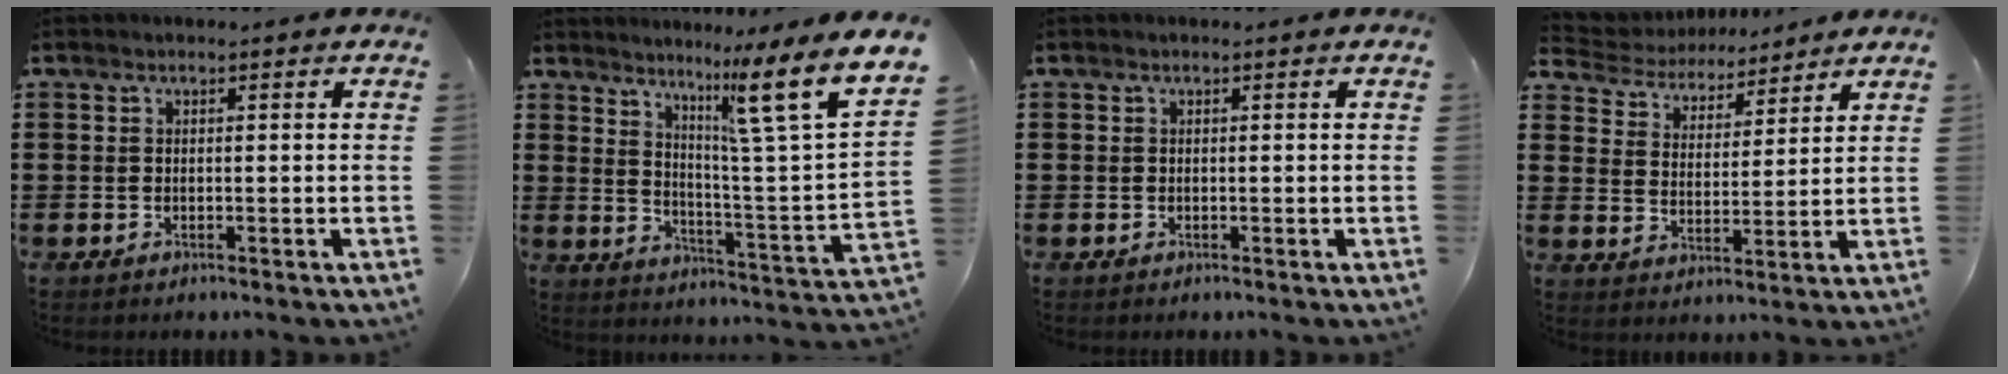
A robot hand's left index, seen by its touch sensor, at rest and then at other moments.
{"total": 11.5, "force": [7.4, -0.7, 8.8], "torque": [-0.150, -0.061, 0.102]}
{"total": 0.0}
{"total": 4.3, "force": [4.2, 1.1, 0.1], "torque": [-0.029, -0.028, 0.069]}